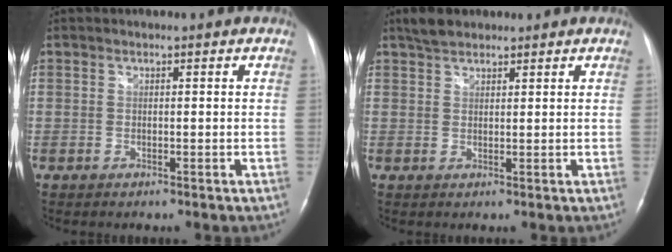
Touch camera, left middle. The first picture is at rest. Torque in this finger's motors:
{"motor_torque": [0.06, -0.02, -0.01, 0.02]}